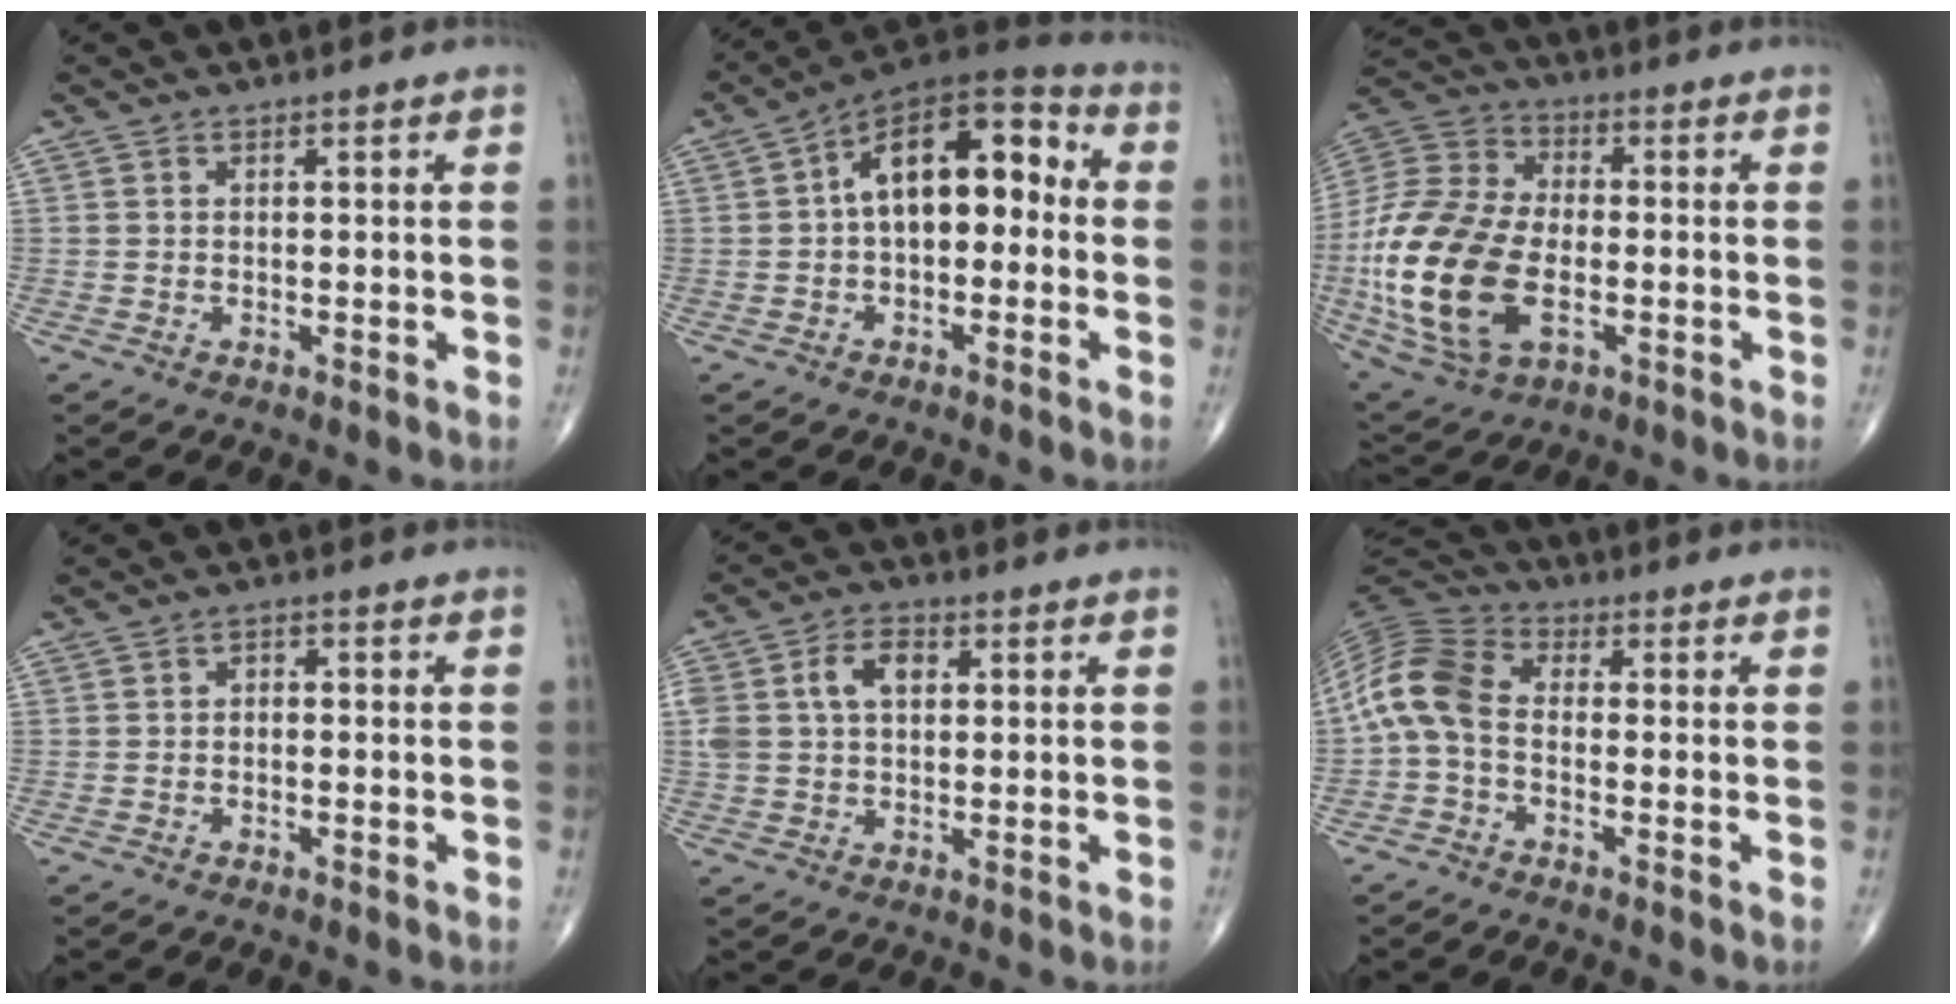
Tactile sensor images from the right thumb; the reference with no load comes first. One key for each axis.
{"total": 15.2, "fx": 0.9, "fy": 8.6, "fz": 12.5, "tx": -0.157, "ty": 0.048, "tz": -0.001}
{"total": 23.4, "fx": -4.2, "fy": 13.7, "fz": 18.5, "tx": -0.396, "ty": 0.003, "tz": -0.071}
{"total": 1.3, "fx": -0.4, "fy": 0.9, "fz": 0.8, "tx": -0.006, "ty": 0.012, "tz": -0.011}
{"total": 8.9, "fx": 2.0, "fy": 6.1, "fz": 6.2, "tx": -0.124, "ty": 0.020, "tz": 0.039}
{"total": 9.9, "fx": -1.3, "fy": 6.2, "fz": 7.6, "tx": -0.155, "ty": 0.029, "tz": -0.043}